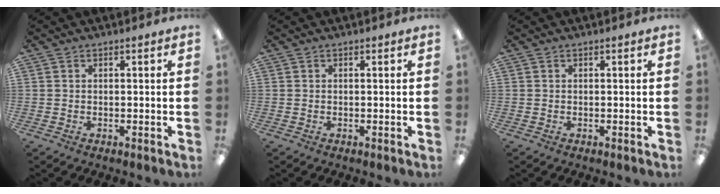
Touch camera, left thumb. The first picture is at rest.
{"total": 0.0}
{"total": 0.0}